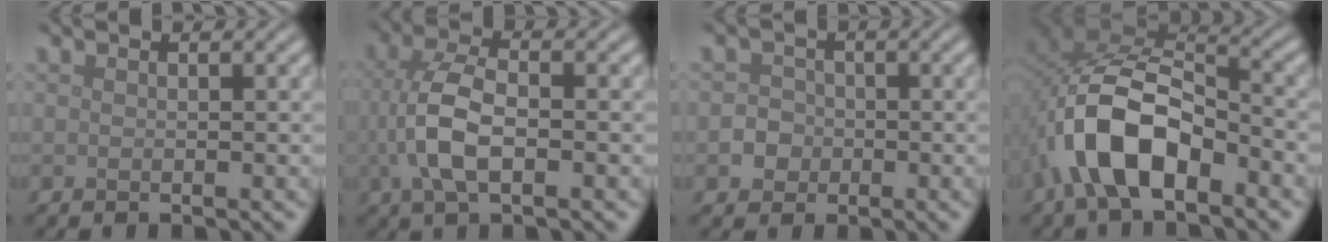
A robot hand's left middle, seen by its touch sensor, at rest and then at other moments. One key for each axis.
{"total": 5.7, "fx": -0.7, "fy": 2.8, "fz": 4.9, "tx": -0.115, "ty": 0.000, "tz": -0.014}
{"total": 2.4, "fx": -0.6, "fy": 2.2, "fz": 0.7, "tx": 0.009, "ty": 0.001, "tz": -0.019}
{"total": 10.0, "fx": -4.0, "fy": 5.2, "fz": 7.5, "tx": -0.149, "ty": 0.012, "tz": -0.082}